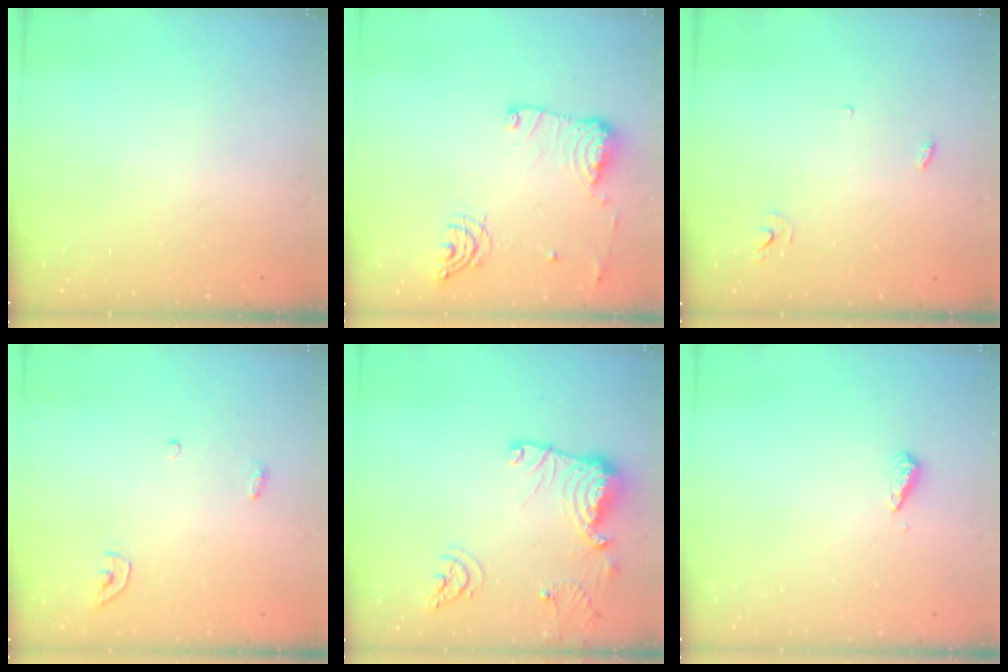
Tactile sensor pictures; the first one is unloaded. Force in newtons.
{"total": 13.4, "press": 13.4, "slide": 0.6}
{"total": 2.9, "press": 2.9, "slide": 0.2}
{"total": 3.7, "press": 3.7, "slide": 0.3}
{"total": 14.1, "press": 14.0, "slide": 1.1}
{"total": 3.1, "press": 3.0, "slide": 0.7}